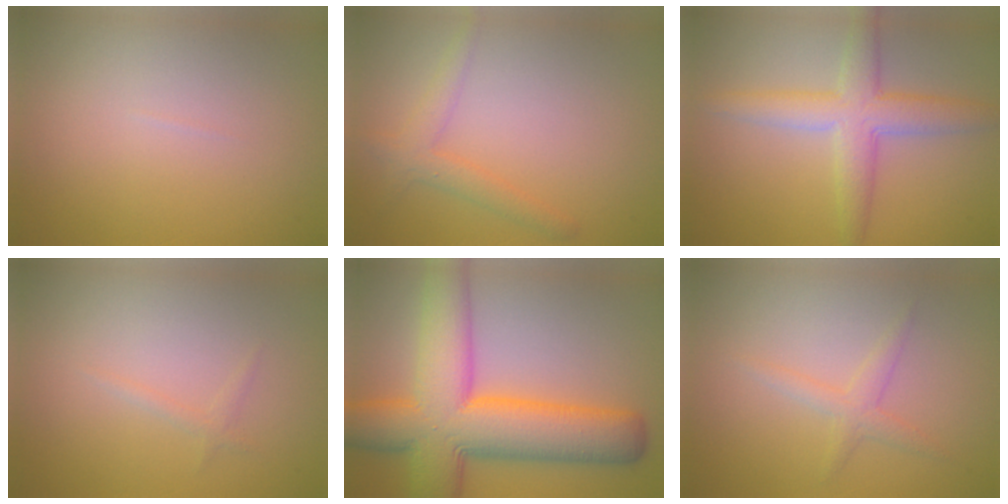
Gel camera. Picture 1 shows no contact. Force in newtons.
{"total": 2.4, "press": 2.4, "slide": 0.1}
{"total": 4.9, "press": 4.9, "slide": 0.1}
{"total": 0.7, "press": 0.7, "slide": 0.1}
{"total": 13.3, "press": 13.3, "slide": 0.3}
{"total": 1.8, "press": 1.8, "slide": 0.1}